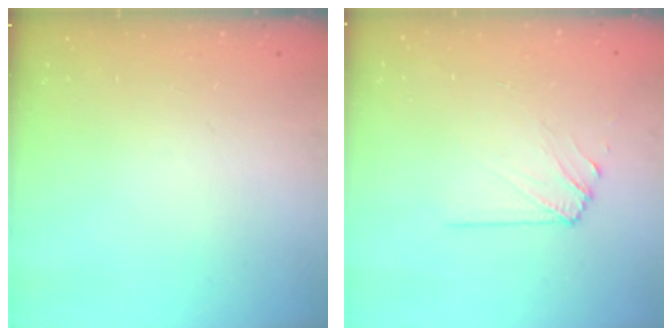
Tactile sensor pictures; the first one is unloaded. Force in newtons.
{"total": 6.2, "press": 6.2, "slide": 0.9}